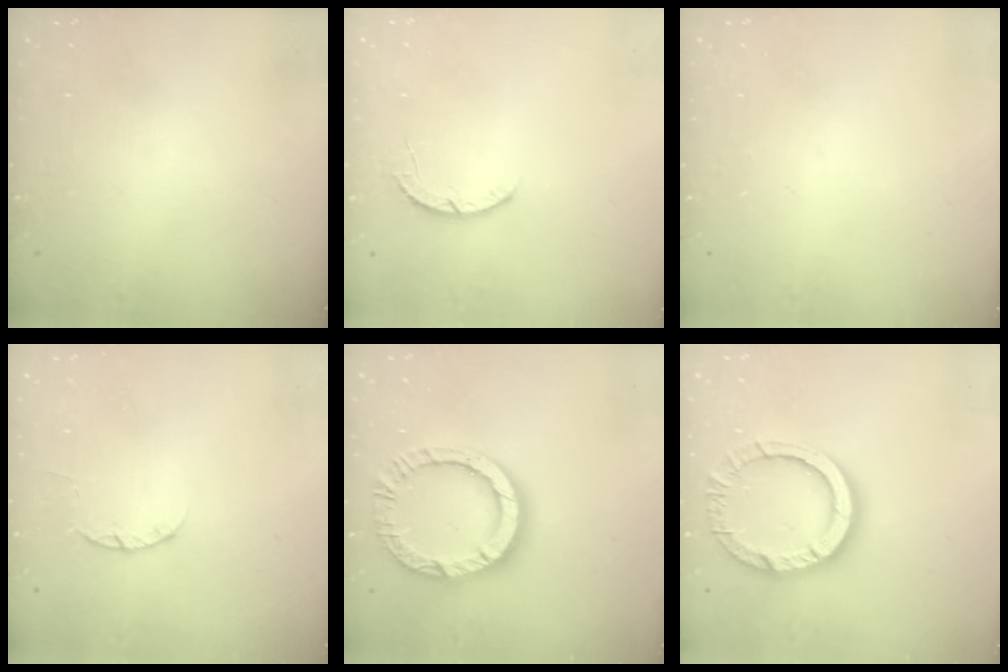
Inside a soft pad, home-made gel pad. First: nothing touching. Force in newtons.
{"total": 3.9, "press": 3.9, "slide": 0.4}
{"total": 0.0}
{"total": 2.4, "press": 2.4, "slide": 0.4}
{"total": 12.7, "press": 12.6, "slide": 1.2}
{"total": 13.5, "press": 13.5, "slide": 1.3}